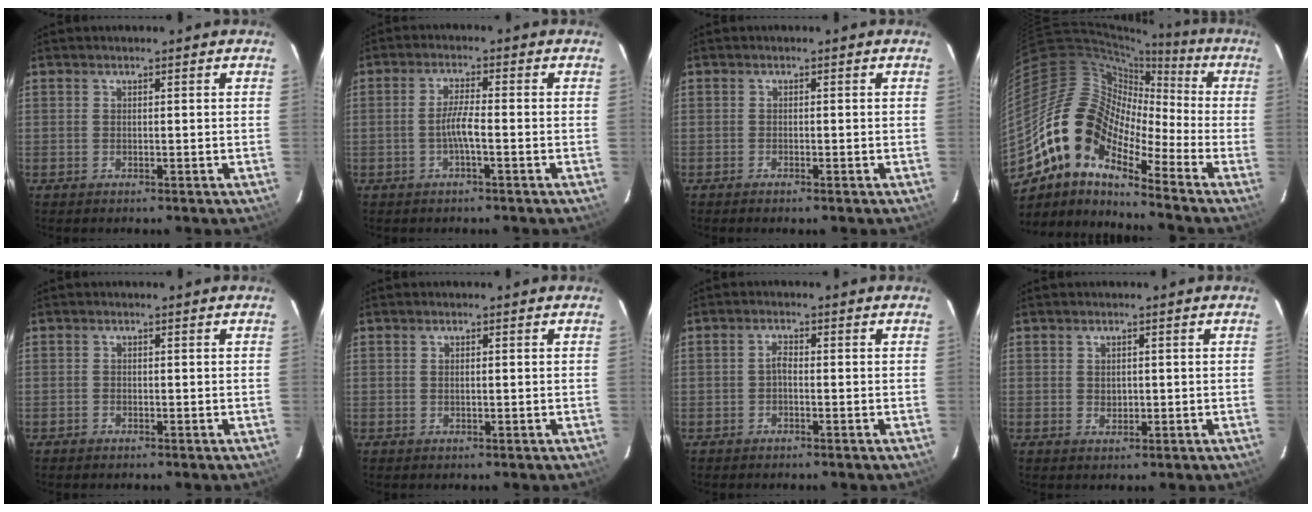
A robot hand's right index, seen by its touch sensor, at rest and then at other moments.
{"total": 3.5, "force": [-1.3, 0.1, 3.3], "torque": [-0.067, 0.004, -0.025]}
{"total": 0.8, "force": [-0.7, 0.0, 0.4], "torque": [-0.010, -0.001, -0.013]}
{"total": 15.5, "force": [-9.3, 6.9, 10.2], "torque": [-0.166, 0.002, -0.194]}
{"total": 0.7, "force": [-0.6, 0.3, 0.0], "torque": [-0.005, 0.002, -0.011]}
{"total": 0.7, "force": [0.1, 0.2, 0.7], "torque": [-0.013, 0.002, 0.001]}
{"total": 1.3, "force": [-0.7, 0.6, 0.9], "torque": [-0.018, 0.006, -0.015]}
{"total": 1.6, "force": [0.0, 1.4, 0.7], "torque": [-0.009, 0.000, 0.004]}